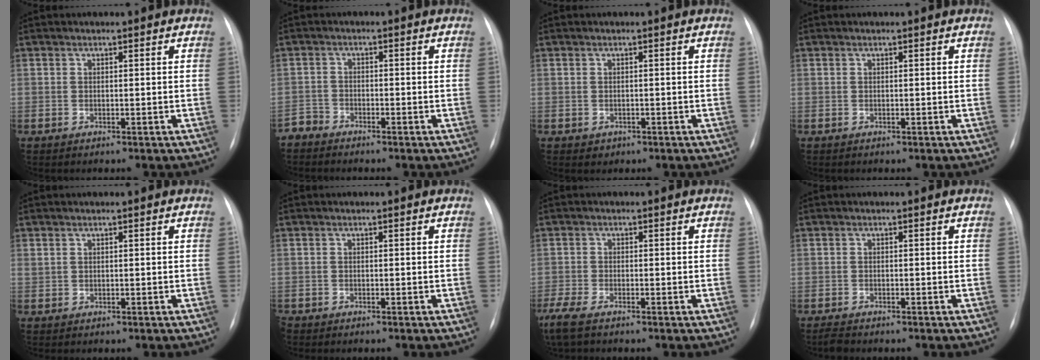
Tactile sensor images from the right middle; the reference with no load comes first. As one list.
[{"total": 2.0, "force": [-1.9, 0.5, -0.7], "torque": [0.016, -0.004, -0.039]}, {"total": 1.0, "force": [-0.4, 0.9, 0.1], "torque": [-0.004, 0.001, 0.000]}, {"total": 0.0}, {"total": 0.6, "force": [0.5, 0.3, 0.1], "torque": [0.000, 0.006, 0.010]}, {"total": 0.6, "force": [-0.6, 0.3, 0.1], "torque": [-0.003, 0.001, -0.011]}, {"total": 5.9, "force": [-4.4, 1.8, 3.5], "torque": [-0.085, -0.017, -0.085]}, {"total": 1.3, "force": [-1.2, 0.2, 0.4], "torque": [-0.014, -0.005, -0.020]}]